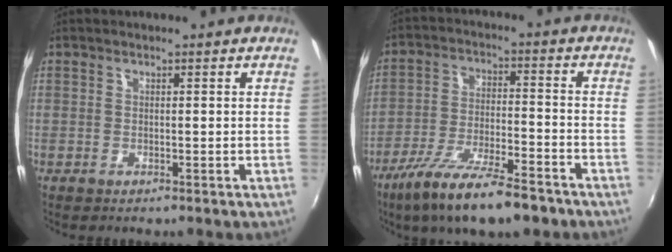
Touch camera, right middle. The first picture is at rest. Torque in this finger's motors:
{"motor_torque": [1.07, -1.01, 0.25, 0.15]}